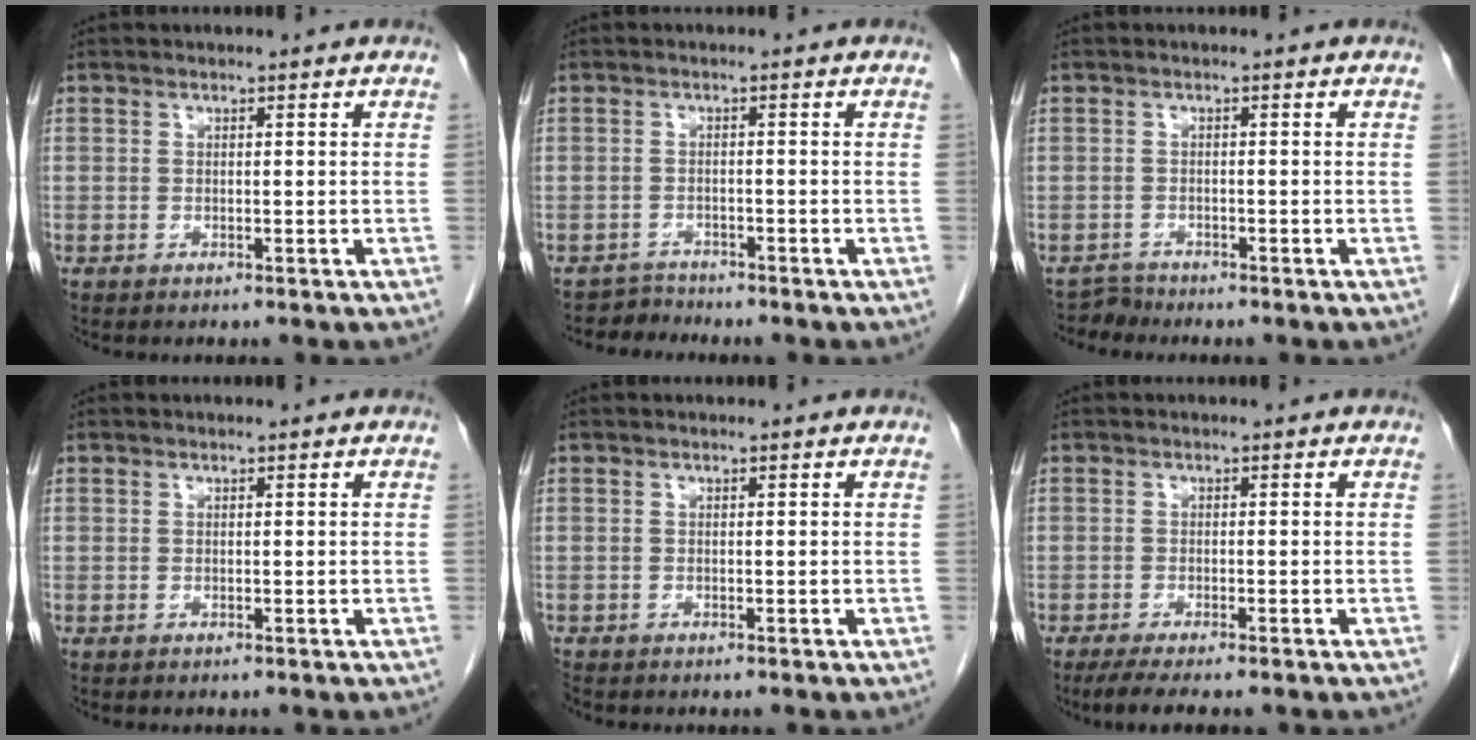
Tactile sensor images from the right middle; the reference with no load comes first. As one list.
[{"total": 2.3, "force": [-1.9, 0.3, -1.2], "torque": [0.028, -0.006, -0.033]}, {"total": 1.7, "force": [-1.5, 0.1, -0.8], "torque": [0.021, -0.006, -0.029]}, {"total": 0.0}, {"total": 0.8, "force": [-0.7, 0.3, 0.1], "torque": [-0.009, -0.002, -0.016]}, {"total": 5.5, "force": [-4.3, 0.6, 3.3], "torque": [-0.049, -0.011, -0.064]}]